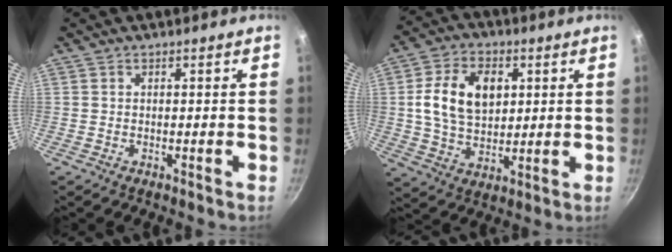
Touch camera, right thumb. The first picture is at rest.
{"total": 13.1, "force": [2.8, 8.9, 9.2], "torque": [-0.145, -0.002, 0.047]}